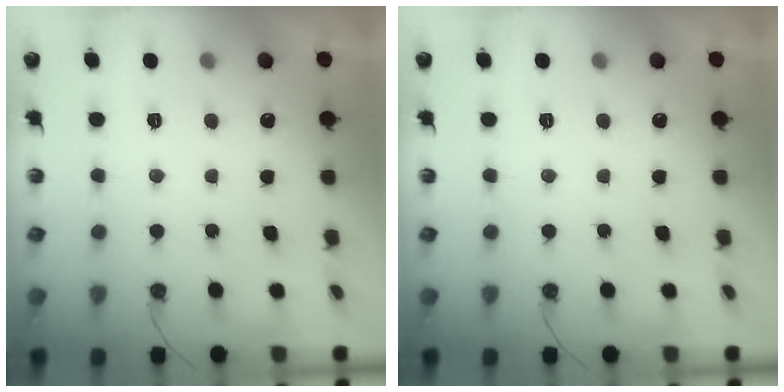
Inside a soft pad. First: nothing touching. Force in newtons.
{"total": 0.0}